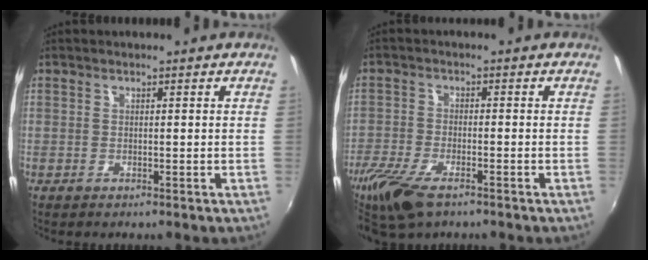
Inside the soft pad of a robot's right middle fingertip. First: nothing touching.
{"total": 10.9, "force": [-7.3, 4.0, 6.9], "torque": [-0.172, -0.037, -0.143]}